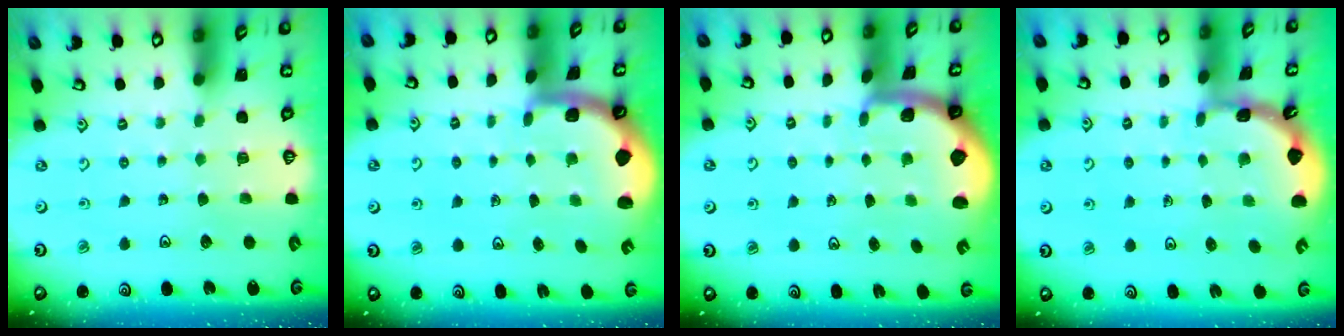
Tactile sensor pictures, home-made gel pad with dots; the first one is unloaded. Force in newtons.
{"total": 1.5, "press": 1.5, "slide": 0.3}
{"total": 1.1, "press": 1.0, "slide": 0.3}
{"total": 1.7, "press": 1.6, "slide": 0.1}